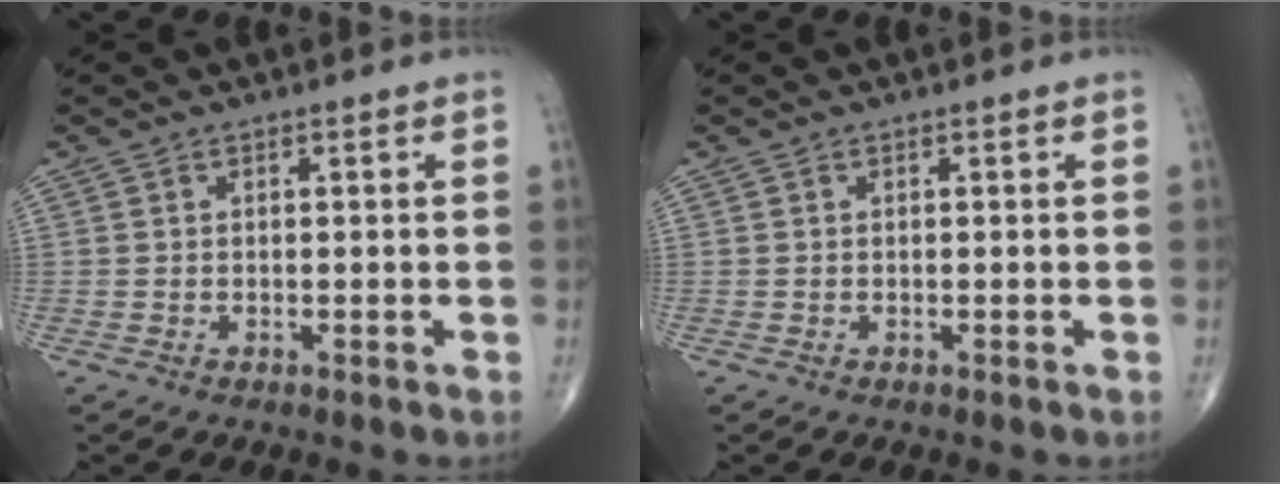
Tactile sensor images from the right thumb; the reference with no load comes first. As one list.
[{"total": 0.0}]